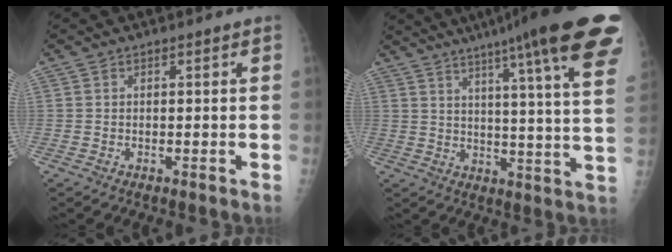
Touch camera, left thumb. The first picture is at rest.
{"total": 25.5, "force": [17.0, 1.9, 19.0], "torque": [-0.243, -0.064, 0.215]}